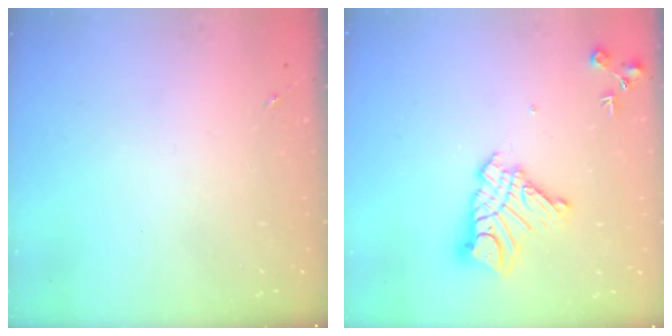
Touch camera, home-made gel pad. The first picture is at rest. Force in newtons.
{"total": 14.2, "press": 14.2, "slide": 1.3}